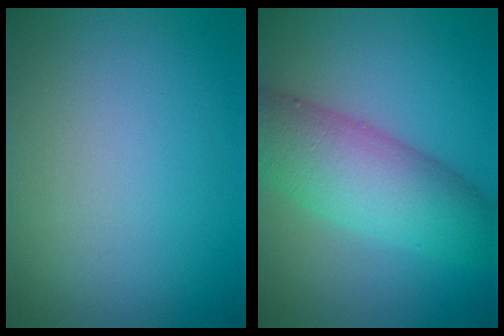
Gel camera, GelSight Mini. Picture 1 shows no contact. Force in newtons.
{"total": 7.3, "press": 7.3, "slide": 0.2}